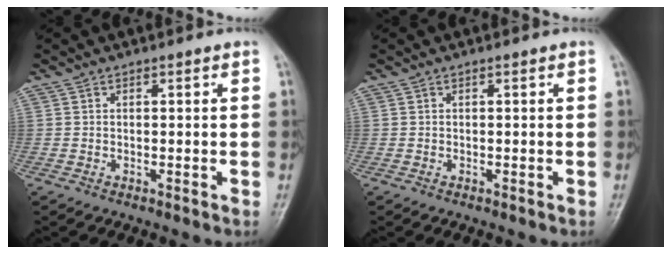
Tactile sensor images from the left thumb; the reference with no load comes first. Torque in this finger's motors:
{"motor_torque": [0.00, 0.00, 0.00, 0.00, 0.00]}